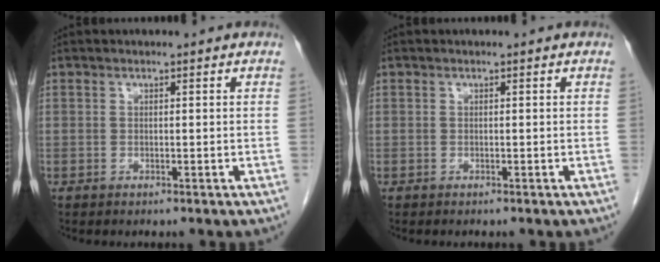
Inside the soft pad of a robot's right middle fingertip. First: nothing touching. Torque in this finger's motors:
{"motor_torque": [-0.45, 0.04, -0.03, -0.02]}